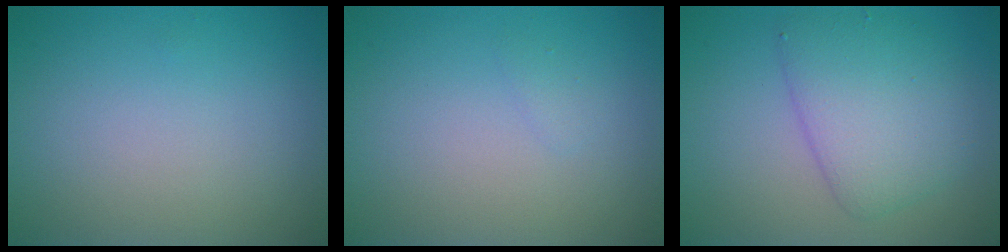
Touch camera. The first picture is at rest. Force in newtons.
{"total": 0.6, "press": 0.6, "slide": 0.0}
{"total": 5.0, "press": 5.0, "slide": 0.1}